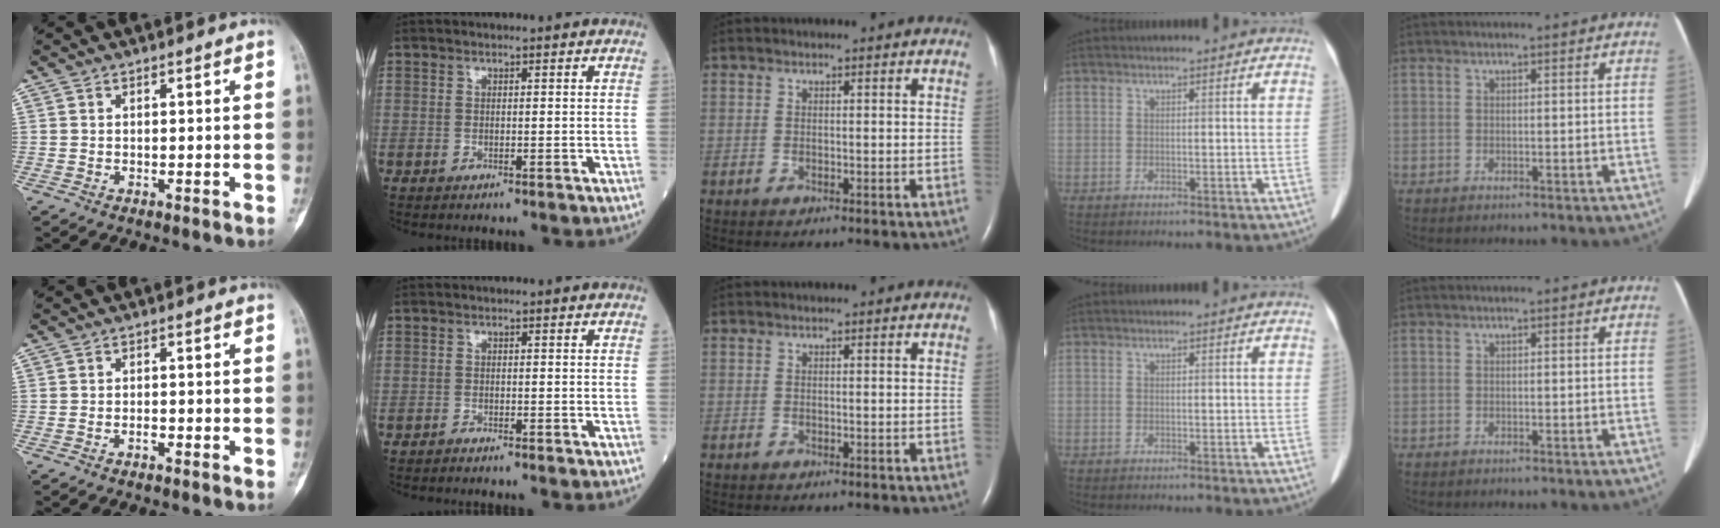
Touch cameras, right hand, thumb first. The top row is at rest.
{"thumb": {"total": 1.1, "force": [-0.8, 0.4, 0.6], "torque": [-0.013, 0.008, -0.015]}, "index": {"total": 1.2, "force": [-1.1, -0.2, 0.4], "torque": [-0.004, 0.001, -0.017]}}